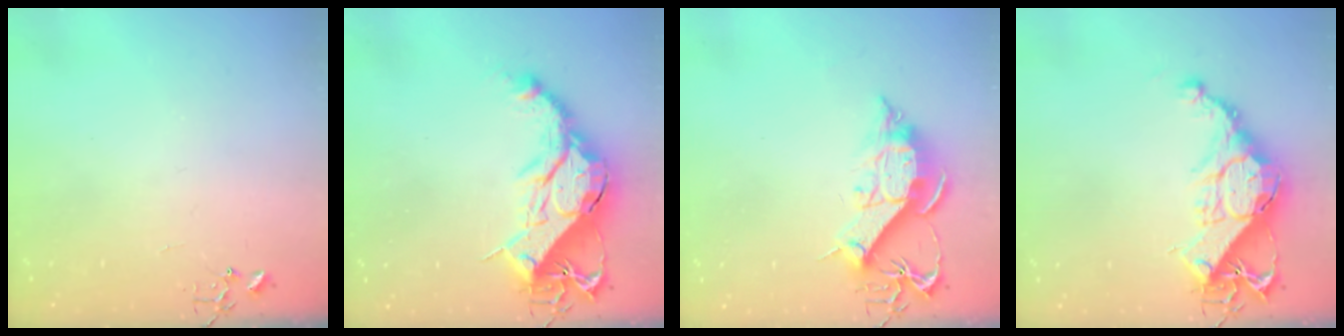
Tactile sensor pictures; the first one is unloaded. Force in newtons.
{"total": 19.8, "press": 19.8, "slide": 1.2}
{"total": 13.2, "press": 13.1, "slide": 1.5}
{"total": 15.7, "press": 15.7, "slide": 1.1}